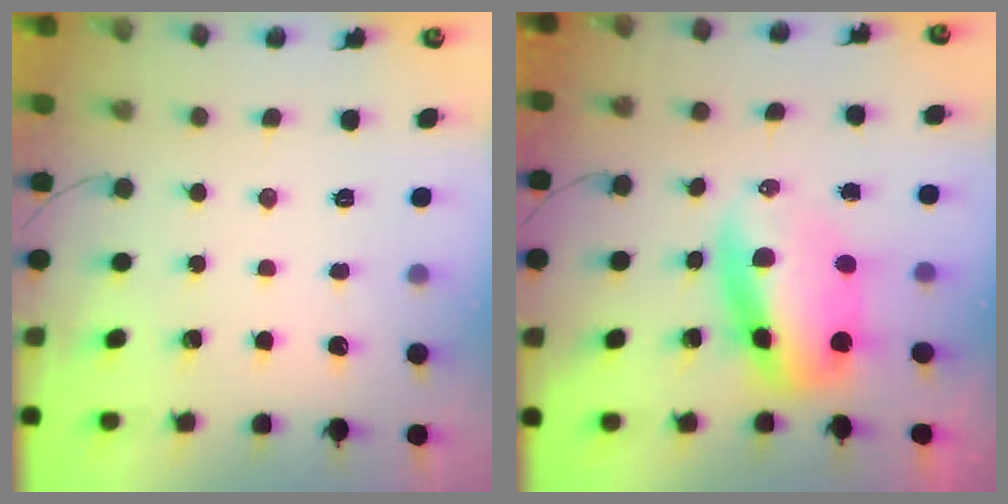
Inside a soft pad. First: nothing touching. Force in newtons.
{"total": 10.0, "press": 9.6, "slide": 2.6}